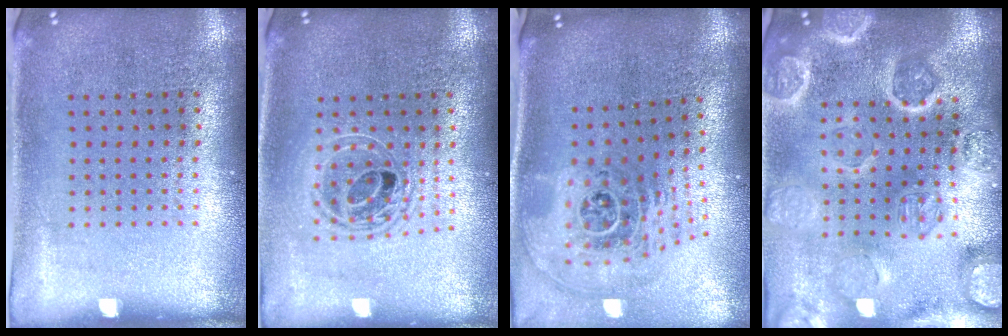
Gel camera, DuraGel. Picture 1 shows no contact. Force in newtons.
{"total": 1.6, "press": 1.4, "slide": 0.8}
{"total": 2.7, "press": 1.8, "slide": 2.0}
{"total": 4.4, "press": 4.0, "slide": 1.9}